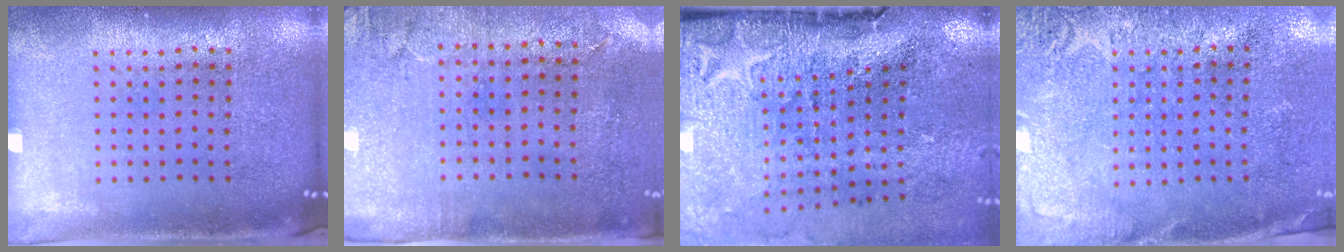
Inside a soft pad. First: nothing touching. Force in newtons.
{"total": 2.9, "press": 2.3, "slide": 1.7}
{"total": 4.9, "press": 3.8, "slide": 3.0}
{"total": 2.6, "press": 2.4, "slide": 1.1}